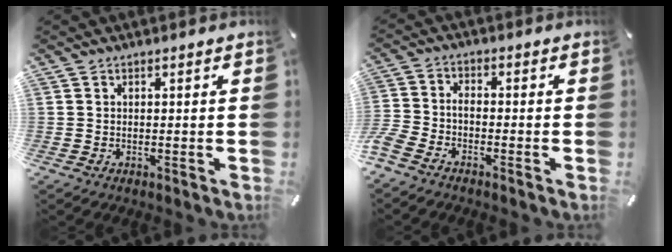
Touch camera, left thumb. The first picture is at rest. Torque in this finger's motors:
{"motor_torque": [-0.35, 1.24, 0.26, 0.17, 0.12]}